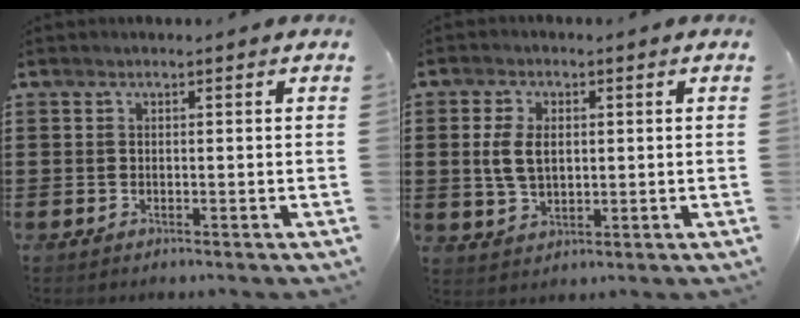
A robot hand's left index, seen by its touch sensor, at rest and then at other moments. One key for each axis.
{"total": 5.4, "fx": 0.7, "fy": 3.1, "fz": 4.3, "tx": -0.111, "ty": 0.003, "tz": 0.006}